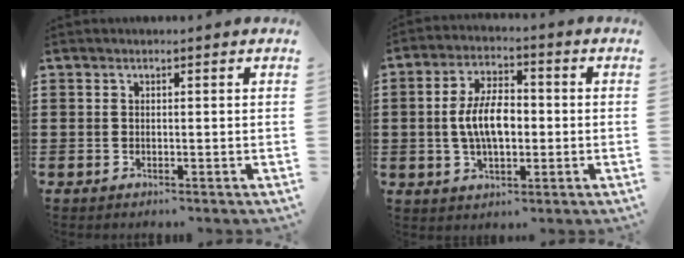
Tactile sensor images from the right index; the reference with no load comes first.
{"total": 7.7, "force": [-0.4, 3.8, 6.6], "torque": [-0.134, 0.002, -0.014]}